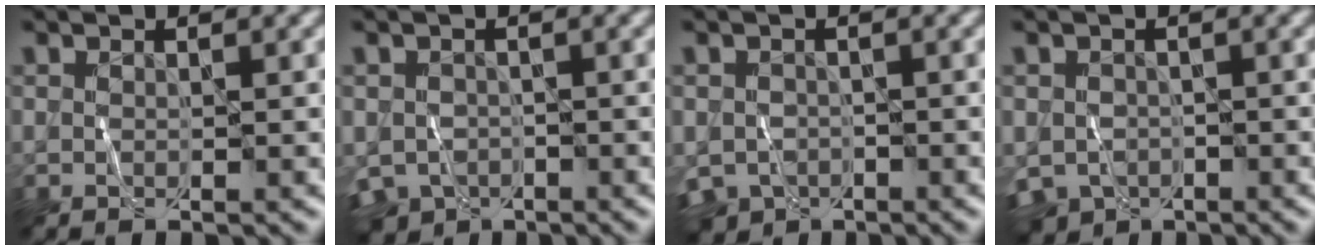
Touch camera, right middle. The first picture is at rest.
{"total": 4.1, "force": [-2.5, 2.9, 1.7], "torque": [-0.031, -0.012, -0.048]}
{"total": 3.8, "force": [-2.2, 2.7, 1.5], "torque": [-0.027, -0.011, -0.045]}
{"total": 4.0, "force": [-2.3, 2.8, 1.7], "torque": [-0.032, -0.012, -0.043]}